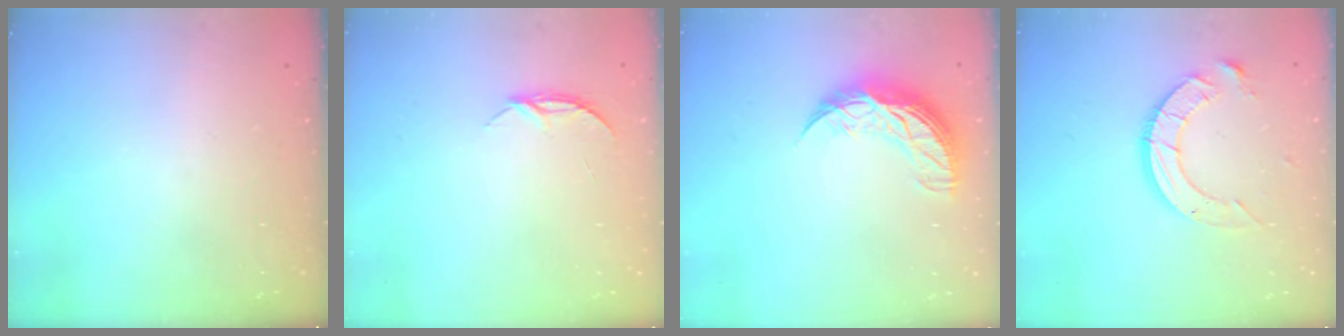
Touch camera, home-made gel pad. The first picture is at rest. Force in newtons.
{"total": 4.3, "press": 4.3, "slide": 0.5}
{"total": 11.5, "press": 11.5, "slide": 0.9}
{"total": 10.8, "press": 10.8, "slide": 0.7}